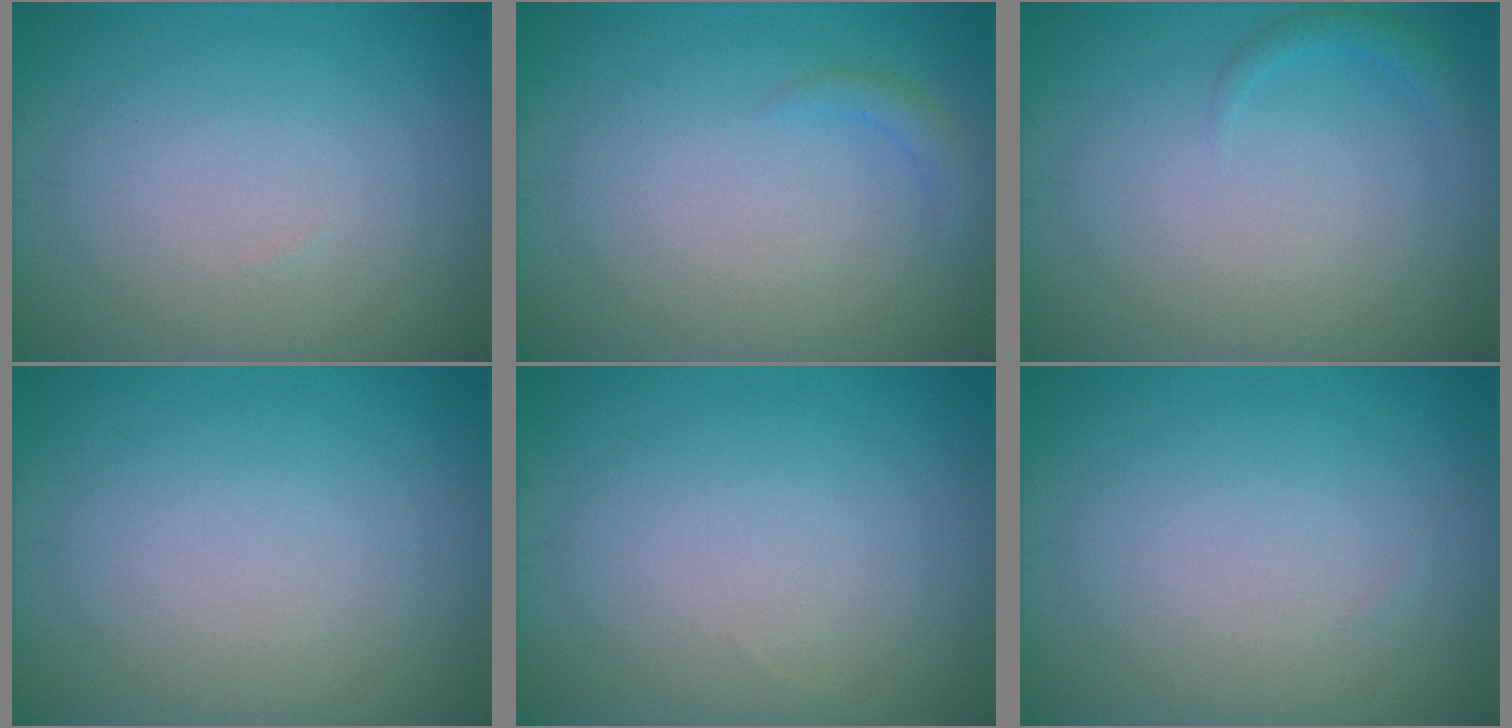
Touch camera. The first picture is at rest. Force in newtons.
{"total": 1.1, "press": 1.1, "slide": 0.1}
{"total": 1.2, "press": 1.1, "slide": 0.2}
{"total": 0.0}
{"total": 0.0}
{"total": 0.0}